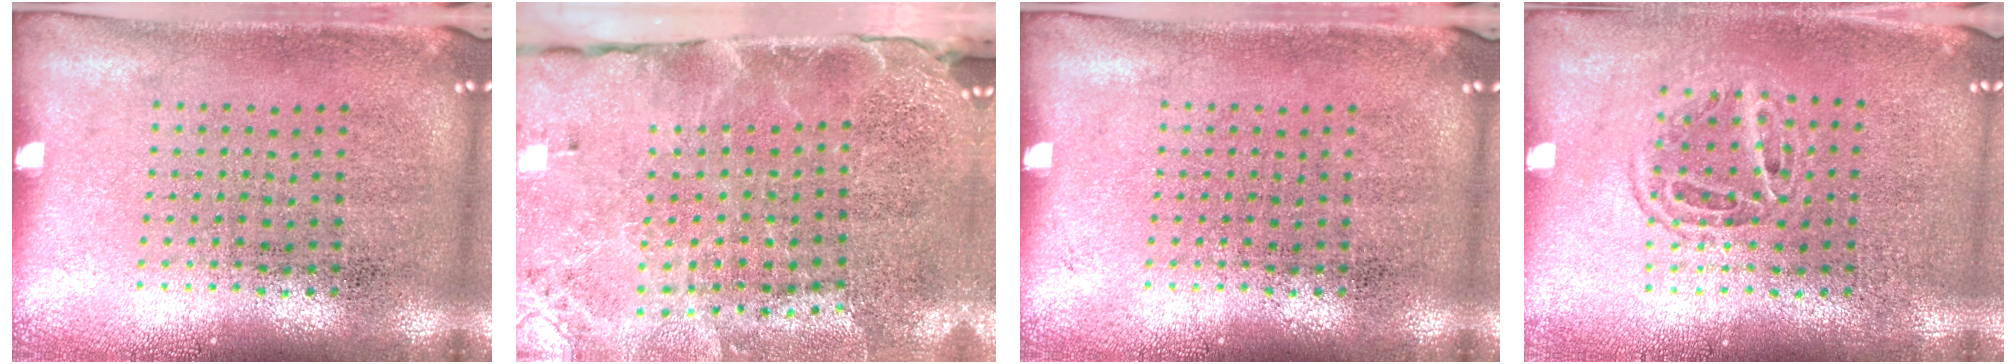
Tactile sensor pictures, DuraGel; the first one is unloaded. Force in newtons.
{"total": 4.0, "press": 3.2, "slide": 2.4}
{"total": 0.0}
{"total": 1.2, "press": 1.0, "slide": 0.6}